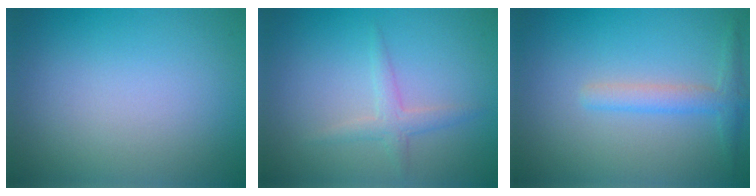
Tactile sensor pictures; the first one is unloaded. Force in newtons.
{"total": 1.8, "press": 1.8, "slide": 0.1}
{"total": 2.2, "press": 2.2, "slide": 0.1}